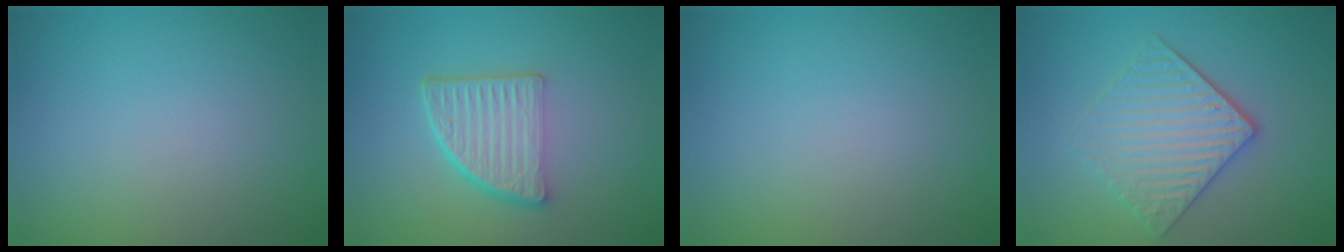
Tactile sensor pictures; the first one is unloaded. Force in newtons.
{"total": 5.5, "press": 3.7, "slide": 4.1}
{"total": 0.0}
{"total": 4.1, "press": 3.4, "slide": 2.3}